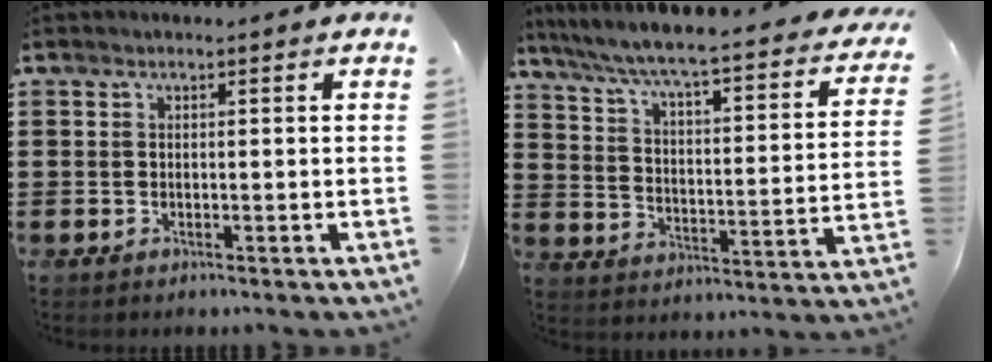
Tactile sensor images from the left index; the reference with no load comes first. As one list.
[{"total": 4.8, "force": [4.0, -0.2, 2.7], "torque": [-0.073, -0.044, 0.057]}]